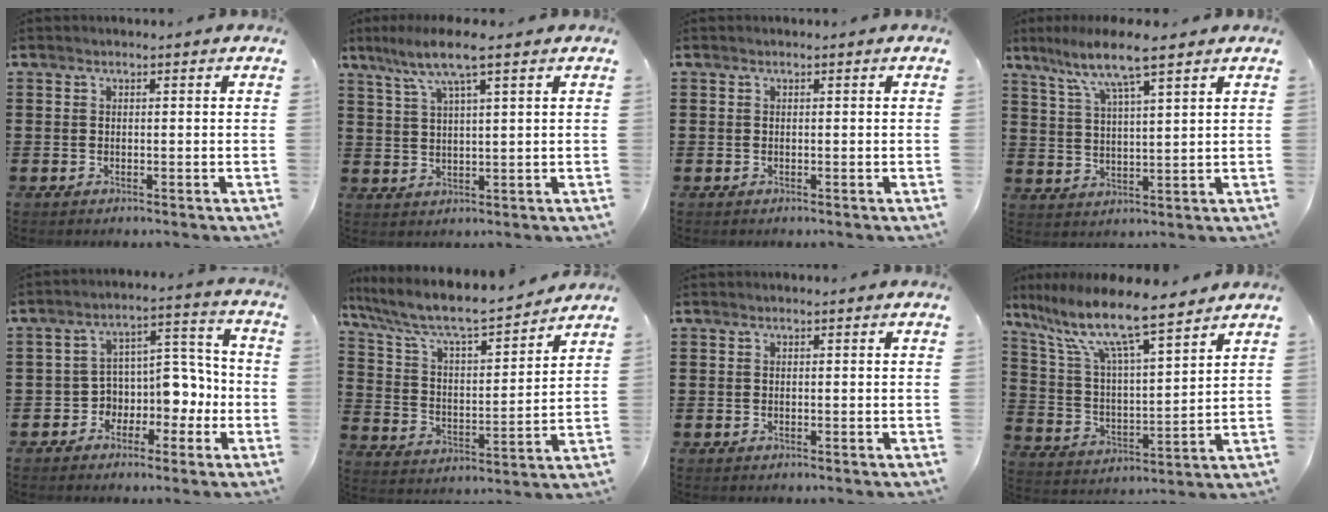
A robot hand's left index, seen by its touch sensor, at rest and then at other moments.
{"total": 6.9, "force": [4.1, 0.6, 5.5], "torque": [-0.116, -0.002, 0.069]}
{"total": 0.0}
{"total": 7.4, "force": [5.4, 0.4, 5.1], "torque": [-0.115, -0.016, 0.091]}
{"total": 6.3, "force": [-1.8, 5.4, 2.8], "torque": [-0.058, 0.003, -0.034]}
{"total": 7.6, "force": [6.5, 1.0, 3.9], "torque": [-0.104, -0.046, 0.104]}
{"total": 0.0}
{"total": 10.7, "force": [8.7, 1.1, 6.1], "torque": [-0.151, -0.048, 0.146]}